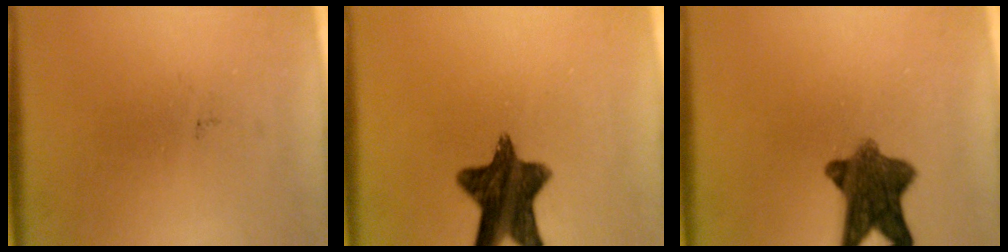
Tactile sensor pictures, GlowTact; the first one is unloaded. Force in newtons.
{"total": 11.8}
{"total": 9.4}